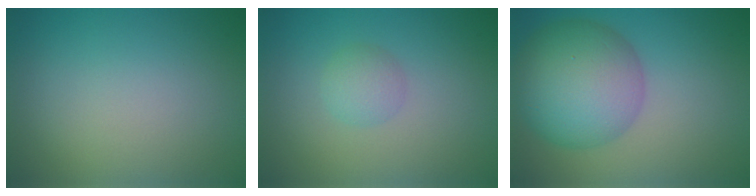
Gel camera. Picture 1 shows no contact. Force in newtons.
{"total": 1.8, "press": 1.8, "slide": 0.1}
{"total": 9.5, "press": 9.5, "slide": 0.2}